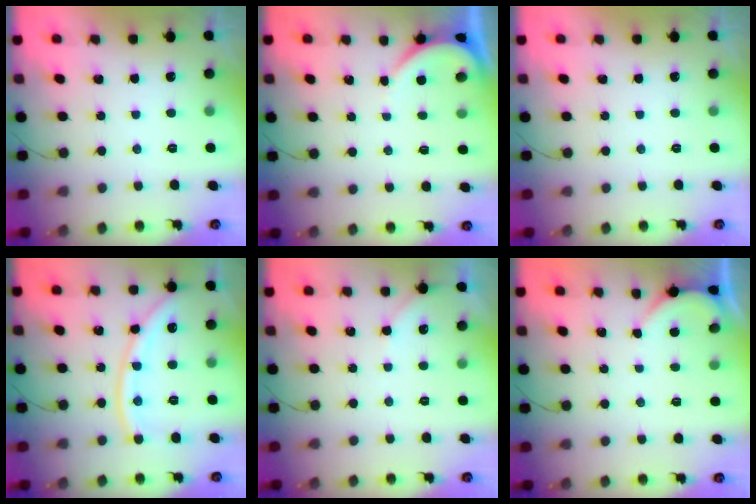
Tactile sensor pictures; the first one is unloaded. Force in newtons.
{"total": 2.6, "press": 2.6, "slide": 0.2}
{"total": 0.0}
{"total": 11.9, "press": 11.8, "slide": 1.4}
{"total": 2.7, "press": 2.6, "slide": 0.5}
{"total": 1.9, "press": 1.9, "slide": 0.2}